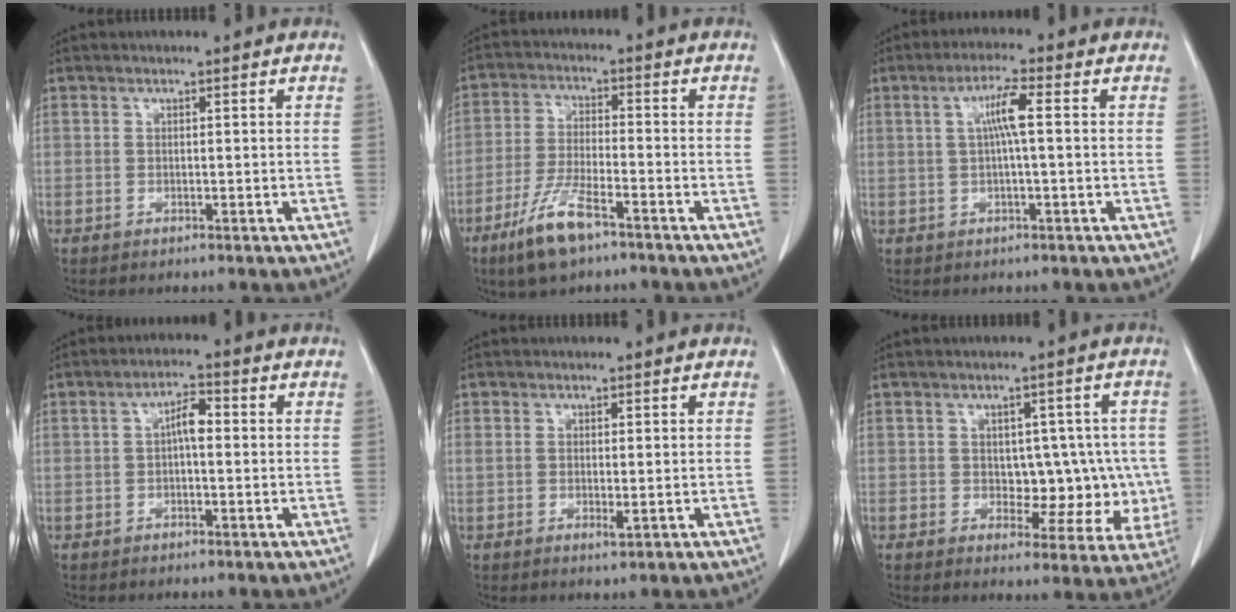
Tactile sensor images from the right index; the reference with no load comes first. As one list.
[{"total": 8.5, "force": [-5.6, 1.9, 6.2], "torque": [-0.131, -0.013, -0.102]}, {"total": 4.3, "force": [0.7, 0.1, 4.3], "torque": [-0.080, 0.010, 0.014]}, {"total": 3.3, "force": [0.2, 1.2, 3.1], "torque": [-0.054, 0.014, 0.002]}, {"total": 1.5, "force": [-0.1, 0.4, 1.5], "torque": [-0.030, -0.007, 0.002]}, {"total": 8.3, "force": [-0.1, 5.3, 6.3], "torque": [-0.053, 0.020, 0.012]}]